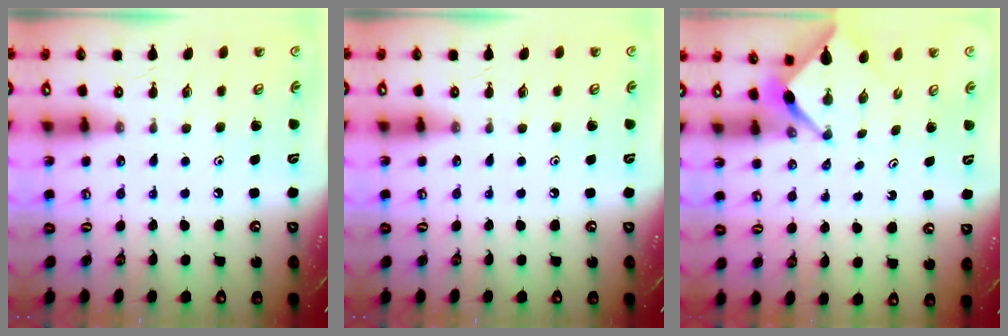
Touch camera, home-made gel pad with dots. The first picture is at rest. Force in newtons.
{"total": 0.0}
{"total": 2.5, "press": 2.5, "slide": 0.3}